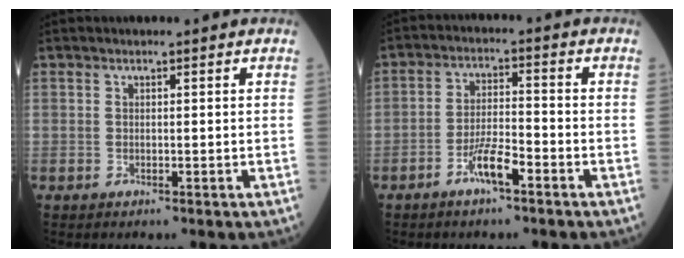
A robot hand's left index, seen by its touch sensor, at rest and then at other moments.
{"total": 5.3, "force": [-3.3, 0.8, 4.1], "torque": [-0.084, 0.000, -0.063]}